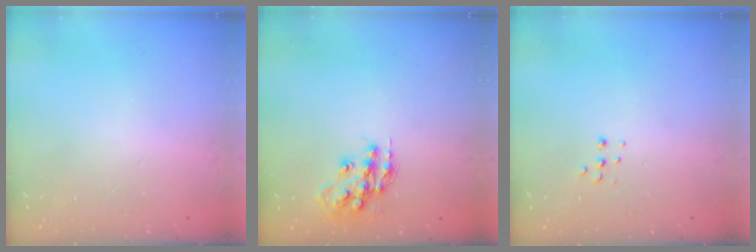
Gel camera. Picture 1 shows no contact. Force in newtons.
{"total": 13.3, "press": 13.3, "slide": 0.8}
{"total": 3.8, "press": 3.7, "slide": 0.9}